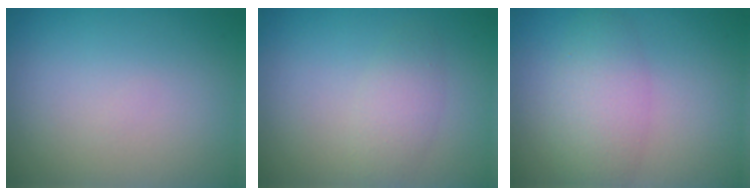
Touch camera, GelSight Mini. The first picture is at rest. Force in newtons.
{"total": 2.1, "press": 2.1, "slide": 0.1}
{"total": 4.0, "press": 4.0, "slide": 0.2}